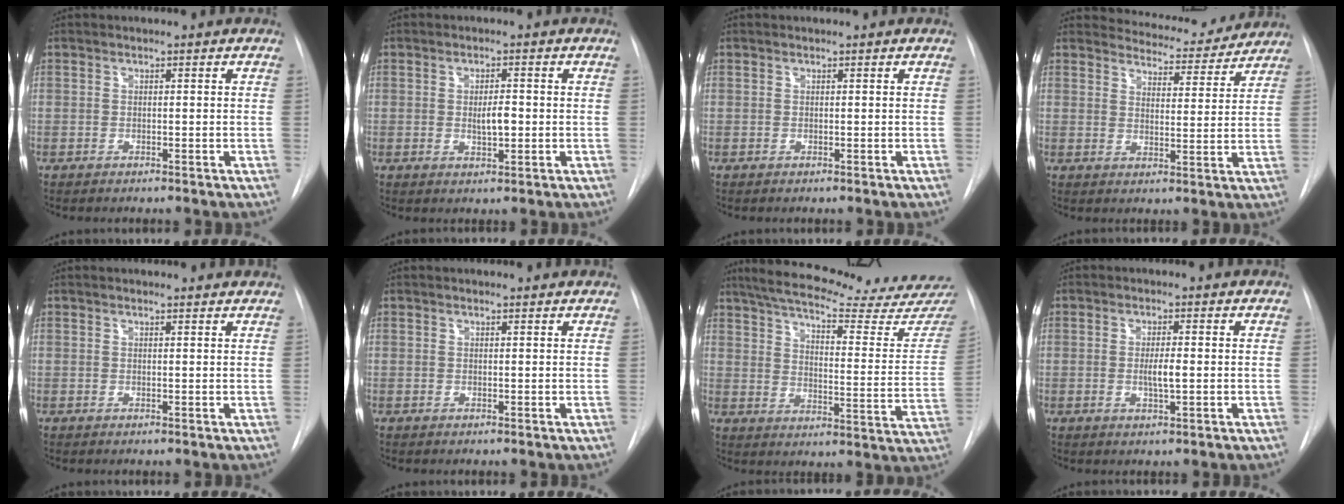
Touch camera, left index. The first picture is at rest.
{"total": 2.9, "force": [-0.6, 0.9, 2.7], "torque": [-0.047, -0.007, -0.008]}
{"total": 0.0}
{"total": 10.3, "force": [9.9, 2.5, 0.9], "torque": [-0.001, -0.018, 0.115]}
{"total": 3.2, "force": [3.1, 0.3, 0.7], "torque": [-0.013, 0.007, 0.027]}
{"total": 1.8, "force": [1.7, 0.1, 0.4], "torque": [-0.011, 0.008, 0.016]}
{"total": 26.9, "force": [23.6, 3.4, 12.4], "torque": [-0.193, -0.071, 0.291]}
{"total": 2.6, "force": [-0.6, 0.2, 2.5], "torque": [-0.047, -0.009, -0.010]}